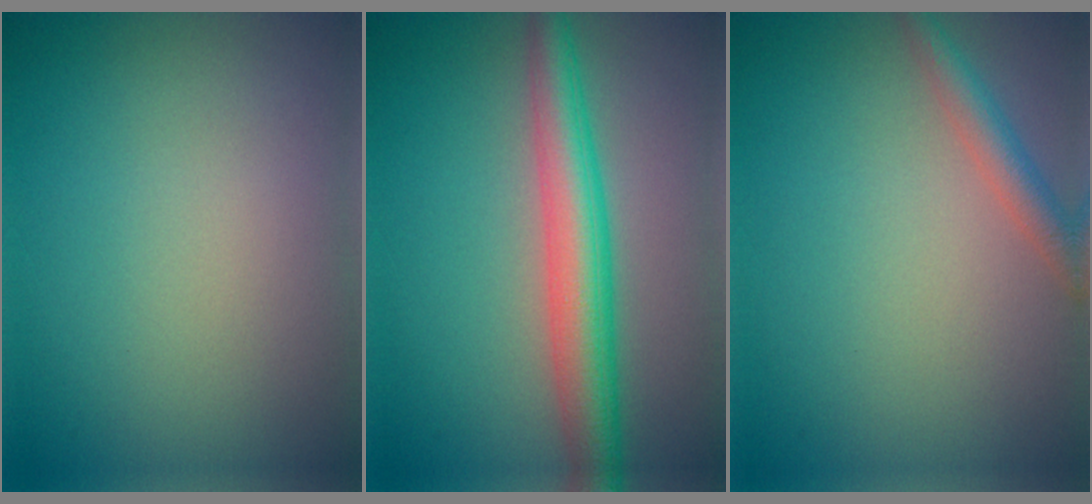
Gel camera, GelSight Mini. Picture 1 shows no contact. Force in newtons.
{"total": 5.5, "press": 5.5, "slide": 0.1}
{"total": 2.6, "press": 2.6, "slide": 0.2}